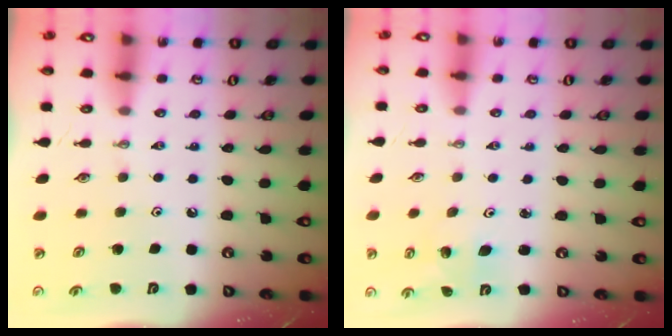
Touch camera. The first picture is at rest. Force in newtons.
{"total": 2.5, "press": 2.5, "slide": 0.1}